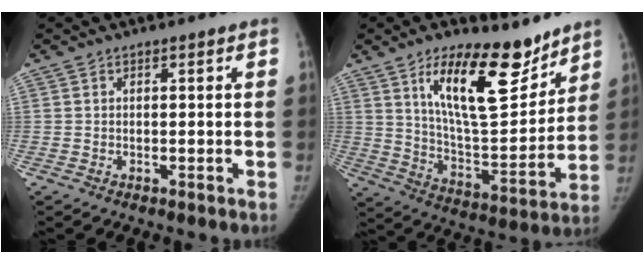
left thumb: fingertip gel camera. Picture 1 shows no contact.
{"total": 19.3, "force": [12.0, 7.5, 13.1], "torque": [-0.163, -0.087, 0.210]}